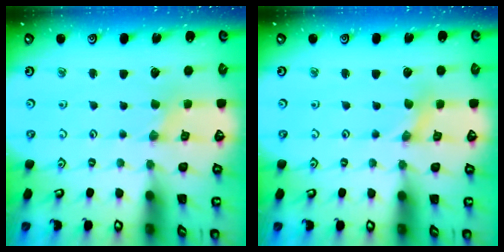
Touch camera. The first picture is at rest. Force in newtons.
{"total": 0.0}